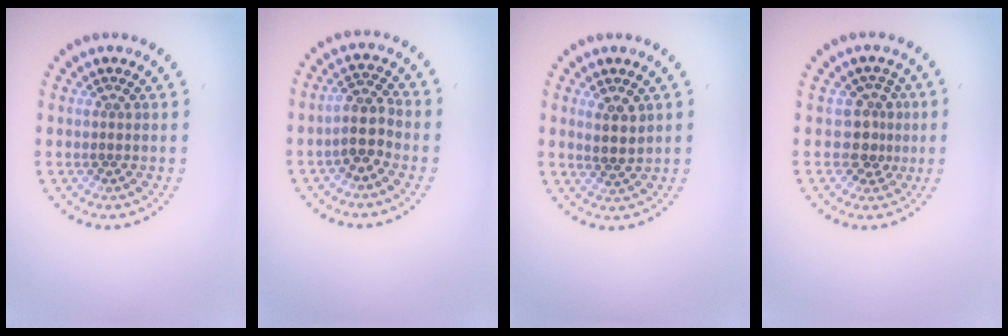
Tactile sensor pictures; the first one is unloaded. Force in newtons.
{"total": 2.8, "press": 2.4, "slide": 1.4}
{"total": 2.3, "press": 2.0, "slide": 1.2}
{"total": 2.5, "press": 1.9, "slide": 1.6}